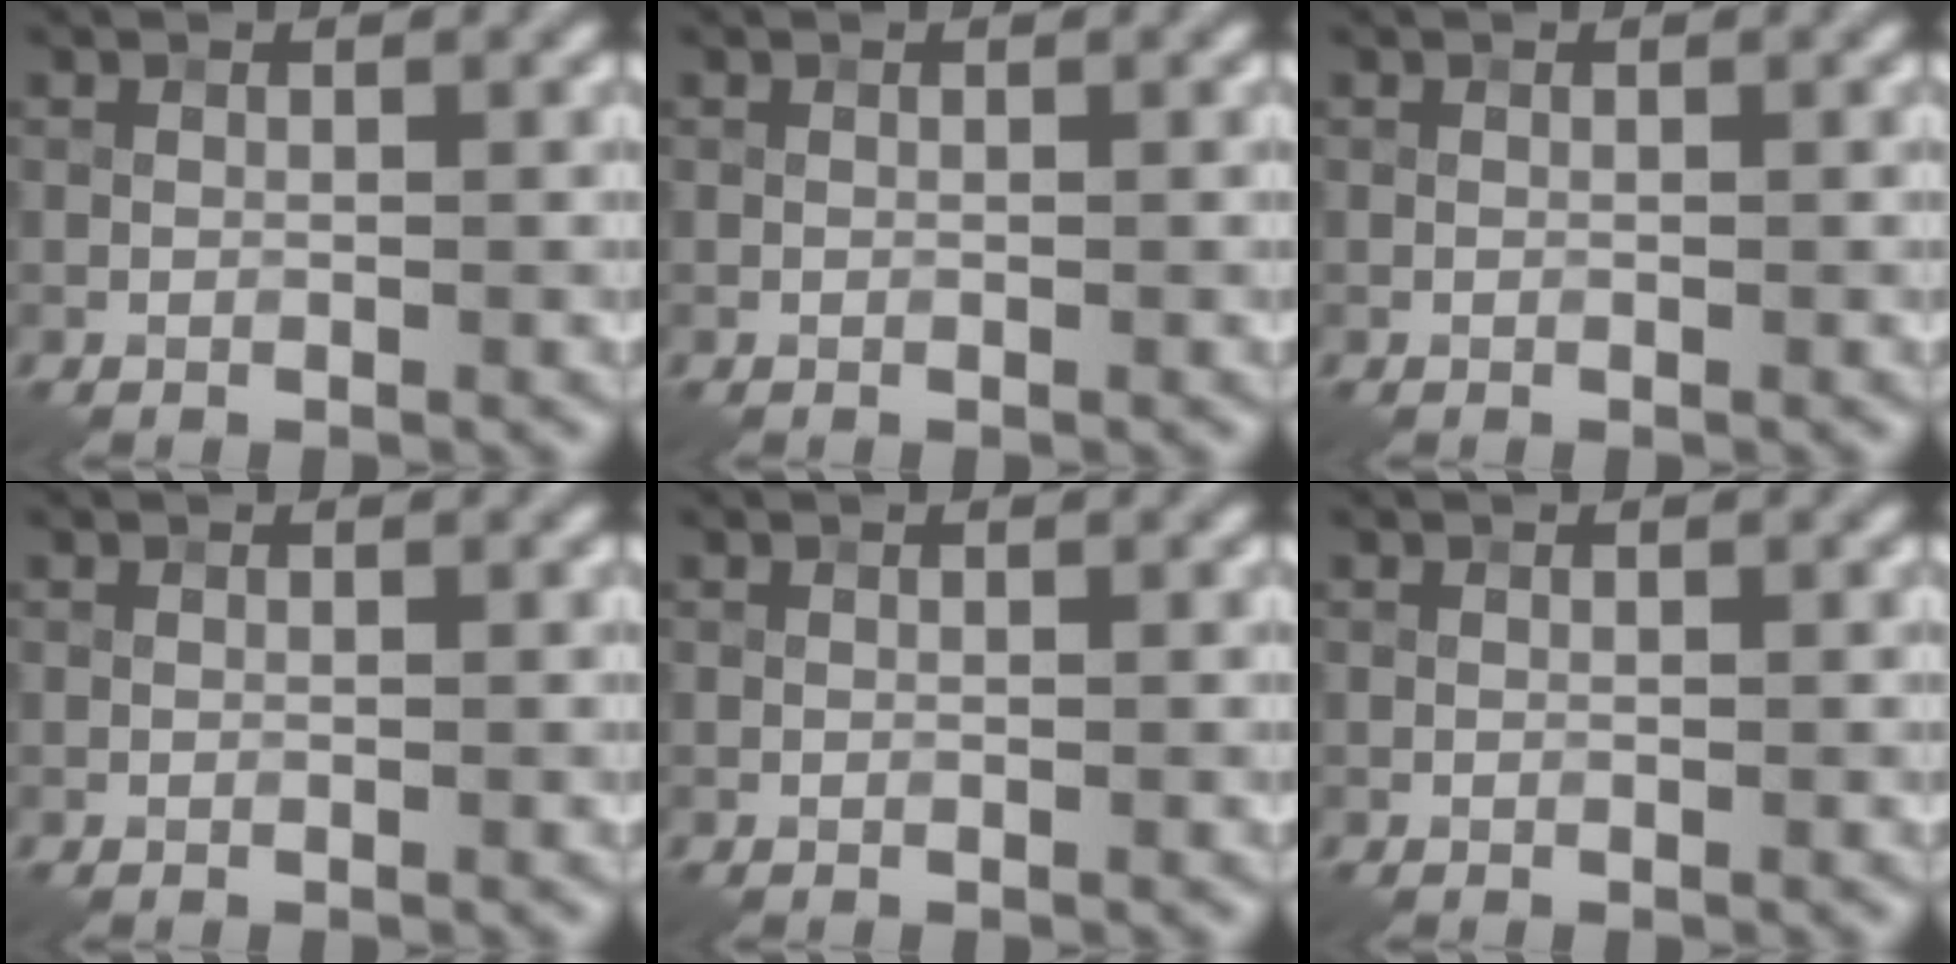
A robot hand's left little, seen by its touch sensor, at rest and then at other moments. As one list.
[{"total": 0.0}, {"total": 0.0}, {"total": 0.0}, {"total": 0.0}, {"total": 0.0}]